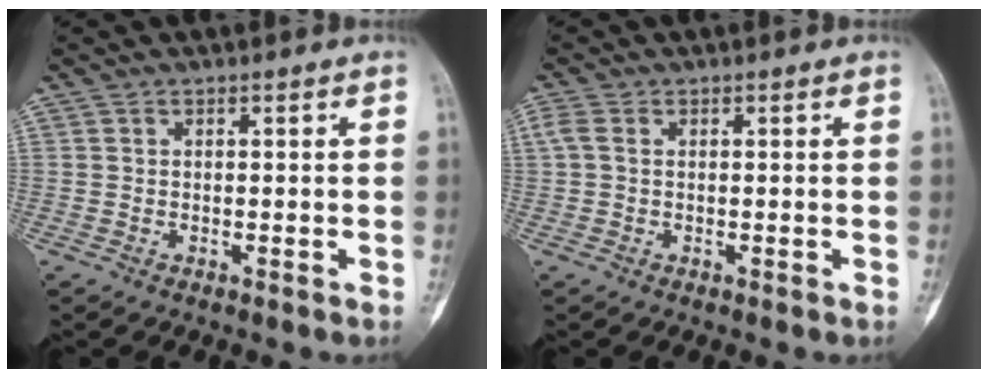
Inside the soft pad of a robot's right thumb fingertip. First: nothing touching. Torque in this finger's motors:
{"motor_torque": [-0.06, 0.48, 0.02, -0.02, -0.01]}